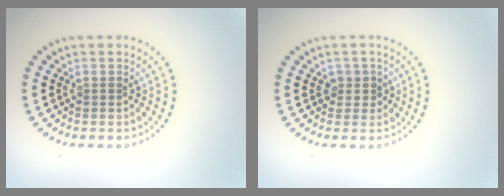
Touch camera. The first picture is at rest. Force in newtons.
{"total": 1.5, "press": 1.3, "slide": 0.8}